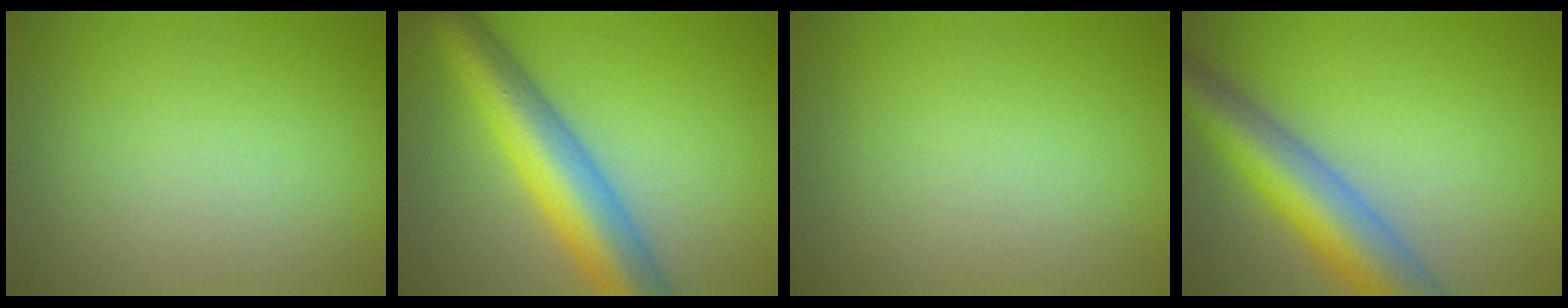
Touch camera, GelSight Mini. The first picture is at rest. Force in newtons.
{"total": 7.7, "press": 7.7, "slide": 0.4}
{"total": 0.0}
{"total": 7.4, "press": 7.4, "slide": 0.3}